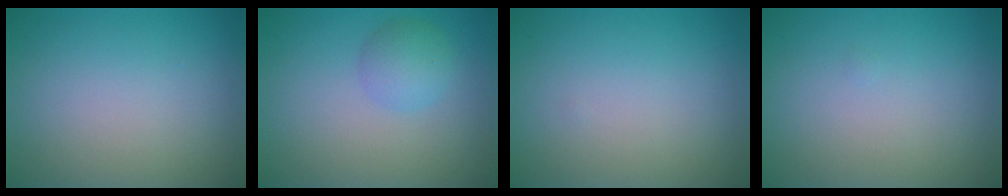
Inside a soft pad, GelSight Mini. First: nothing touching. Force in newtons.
{"total": 2.4, "press": 2.4, "slide": 0.1}
{"total": 0.0}
{"total": 0.0}